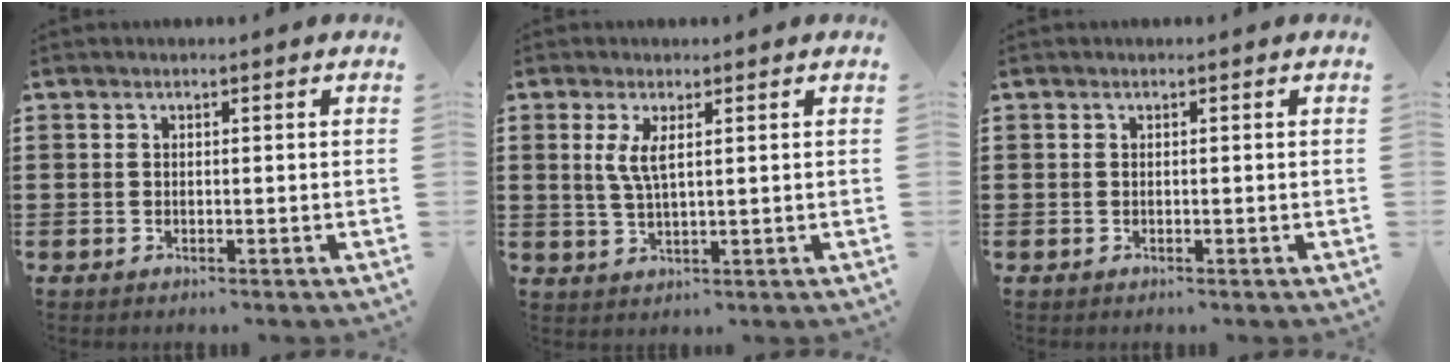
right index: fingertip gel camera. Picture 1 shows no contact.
{"total": 3.6, "force": [1.2, 0.9, 3.3], "torque": [-0.071, 0.001, 0.019]}
{"total": 0.0}